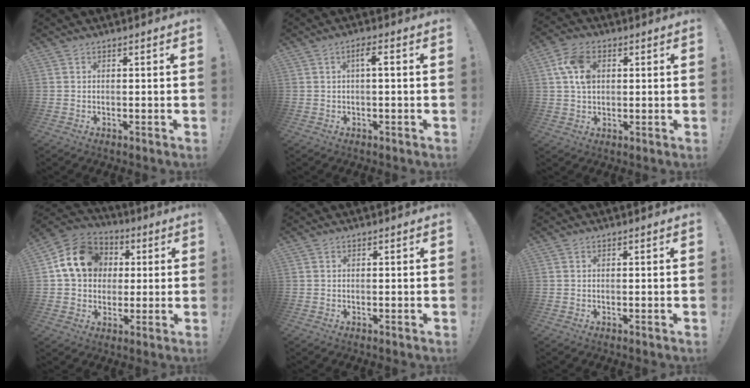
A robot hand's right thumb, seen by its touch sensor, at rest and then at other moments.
{"total": 3.3, "force": [0.4, 0.4, 3.2], "torque": [-0.061, 0.006, 0.000]}
{"total": 9.7, "force": [2.7, 6.8, 6.3], "torque": [-0.126, 0.011, 0.054]}
{"total": 15.6, "force": [3.9, 13.0, 7.7], "torque": [-0.107, 0.005, 0.083]}
{"total": 0.0}
{"total": 0.0}